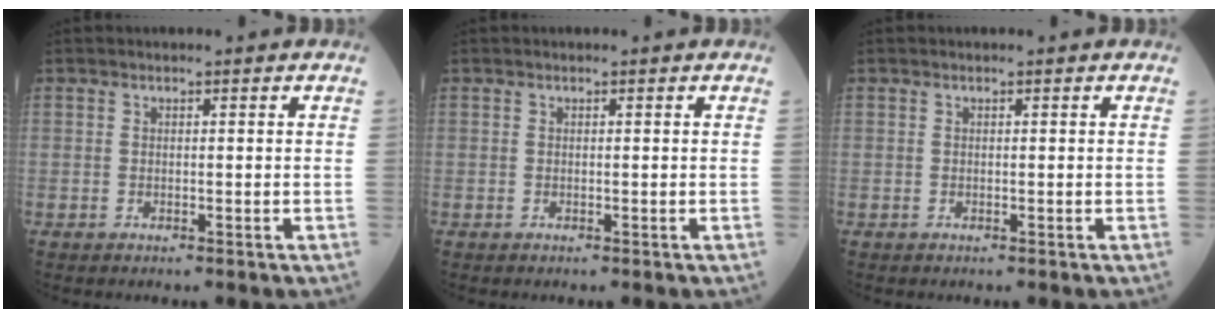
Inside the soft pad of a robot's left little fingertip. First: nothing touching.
{"total": 0.0}
{"total": 0.0}